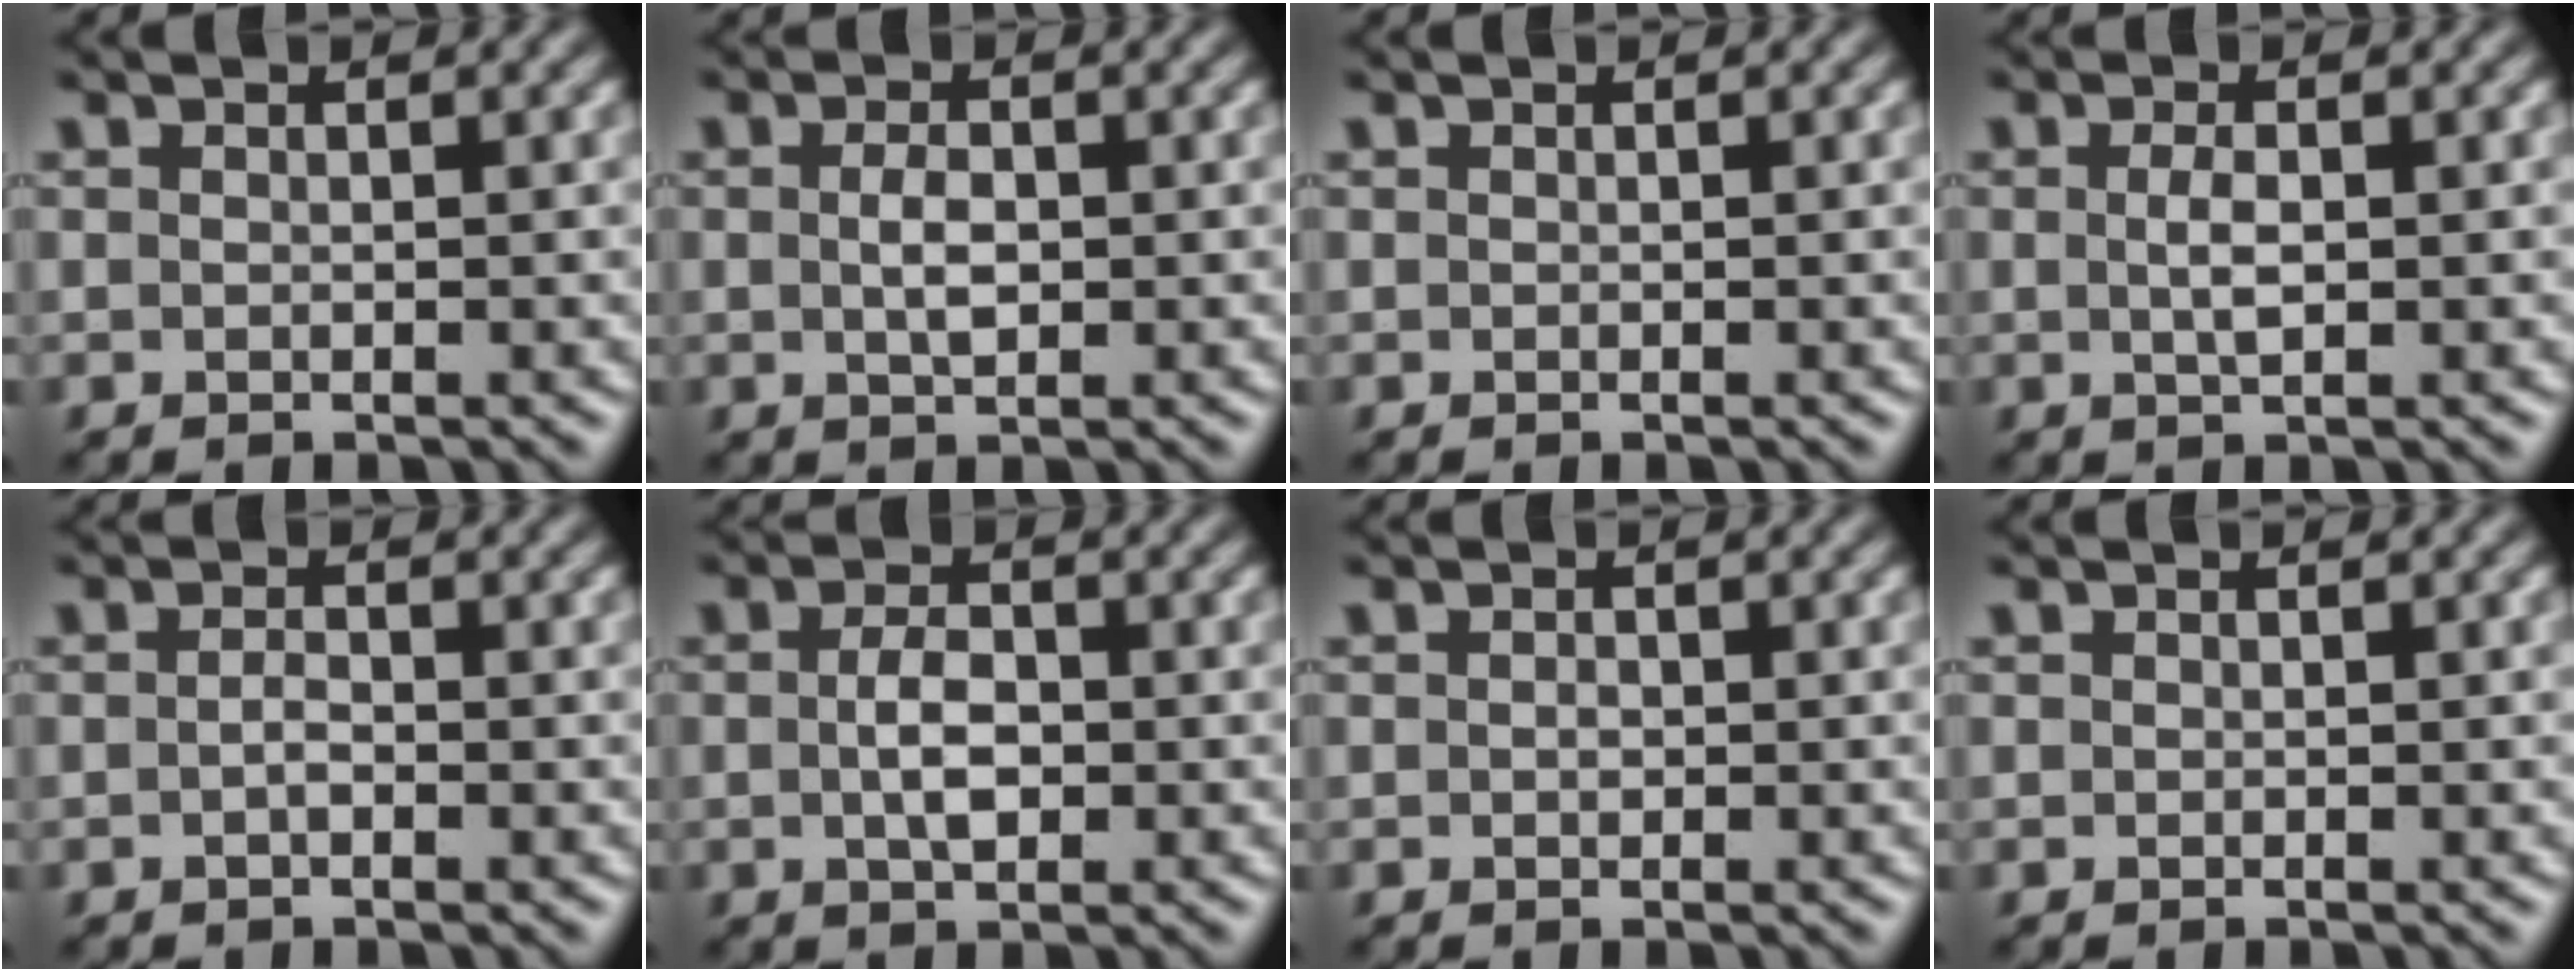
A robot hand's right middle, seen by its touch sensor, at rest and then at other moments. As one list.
[{"total": 2.1, "force": [0.0, 1.1, 1.8], "torque": [-0.040, -0.001, 0.001]}, {"total": 0.0}, {"total": 1.8, "force": [0.1, 0.6, 1.7], "torque": [-0.036, 0.001, 0.001]}, {"total": 1.1, "force": [-0.3, 0.4, 0.9], "torque": [-0.021, 0.000, -0.007]}, {"total": 2.8, "force": [-0.1, 1.5, 2.4], "torque": [-0.049, -0.001, -0.004]}, {"total": 0.6, "force": [0.0, 0.4, 0.5], "torque": [-0.008, -0.001, -0.001]}, {"total": 0.0}]